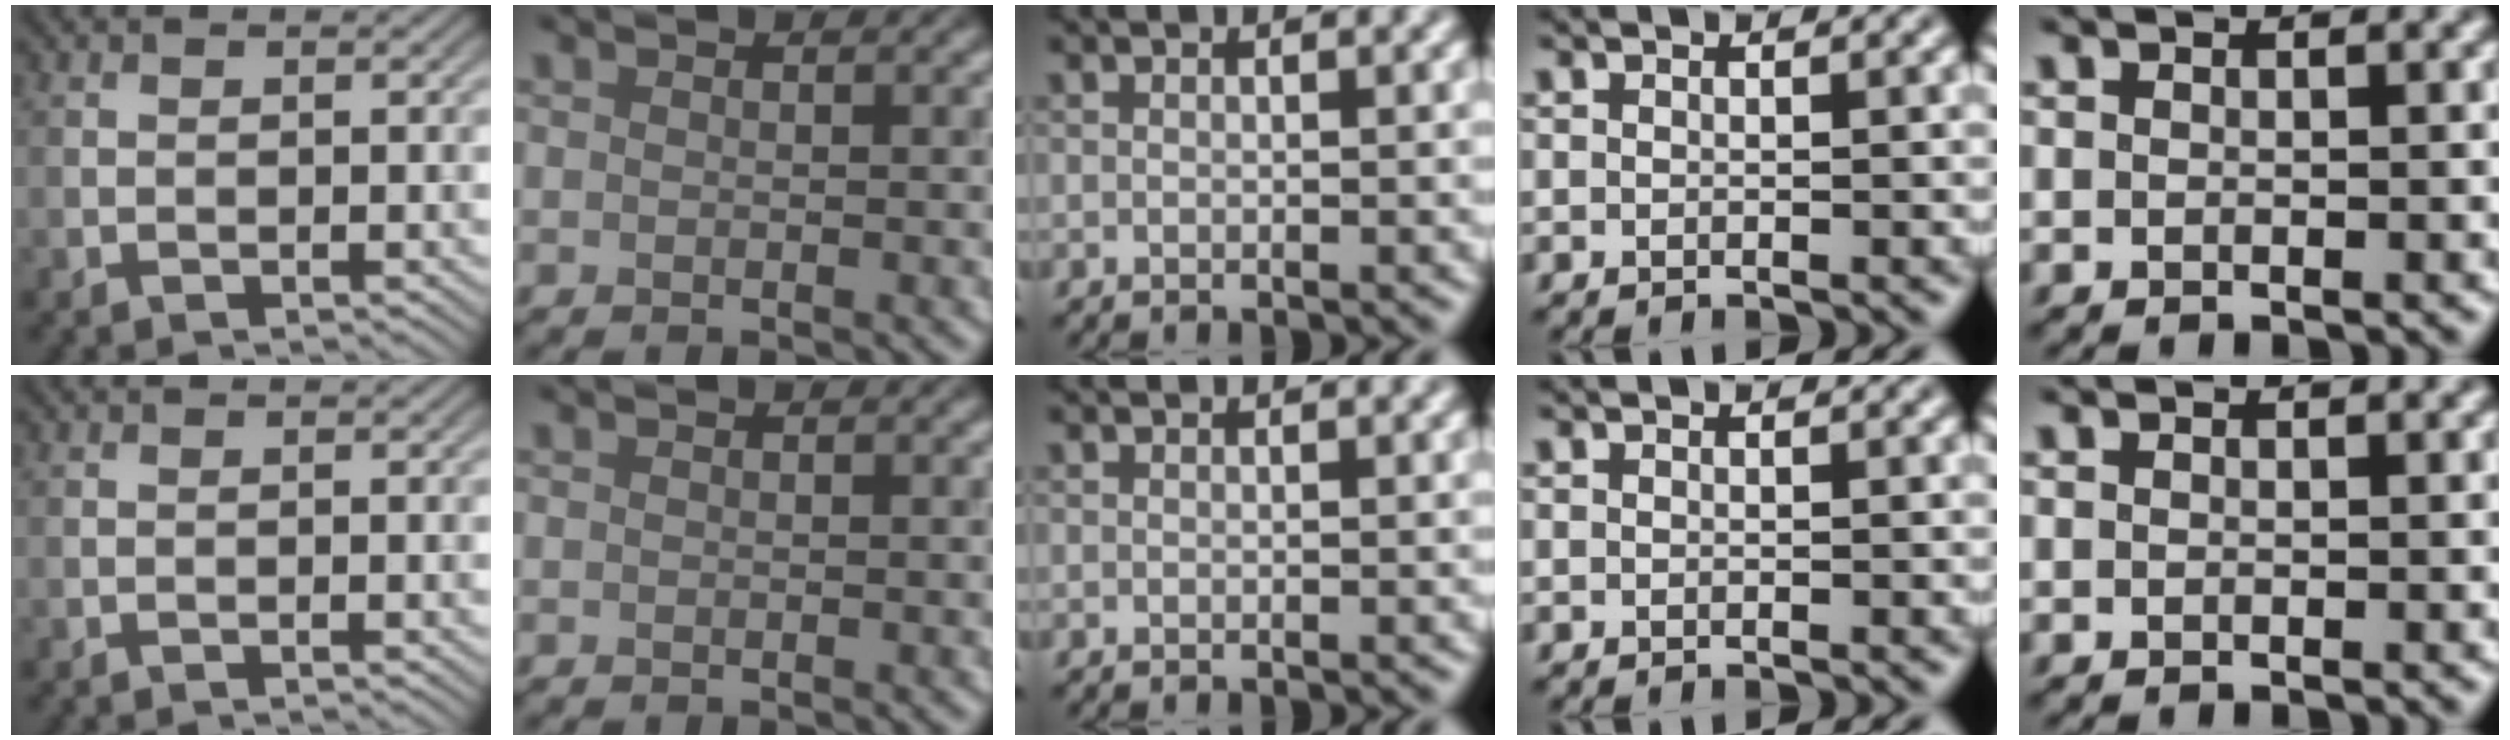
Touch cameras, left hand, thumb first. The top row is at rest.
{}